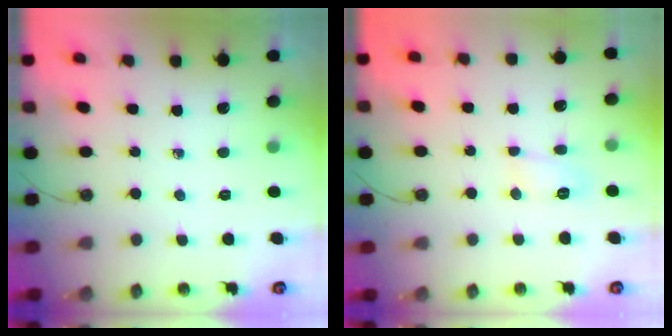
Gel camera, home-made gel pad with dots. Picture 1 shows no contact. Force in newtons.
{"total": 4.8, "press": 4.8, "slide": 0.4}